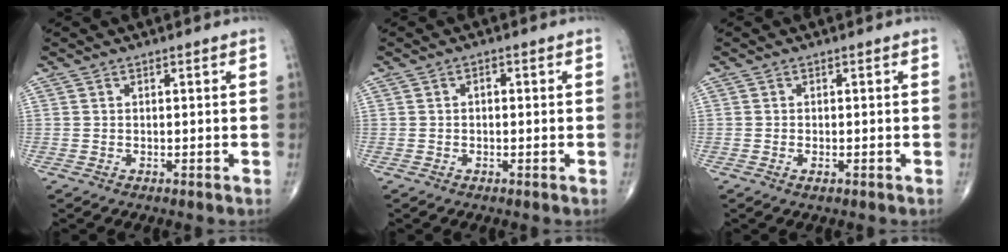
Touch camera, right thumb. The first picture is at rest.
{"total": 1.1, "force": [0.0, 0.7, 0.9], "torque": [-0.008, 0.005, -0.004]}
{"total": 1.0, "force": [-0.5, 0.4, 0.8], "torque": [-0.014, 0.000, -0.007]}